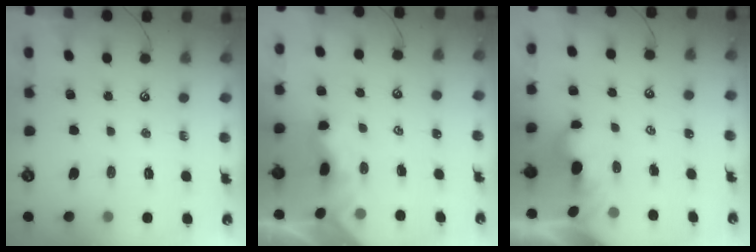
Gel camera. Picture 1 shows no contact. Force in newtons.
{"total": 2.1, "press": 2.1, "slide": 0.3}
{"total": 0.6, "press": 0.5, "slide": 0.3}